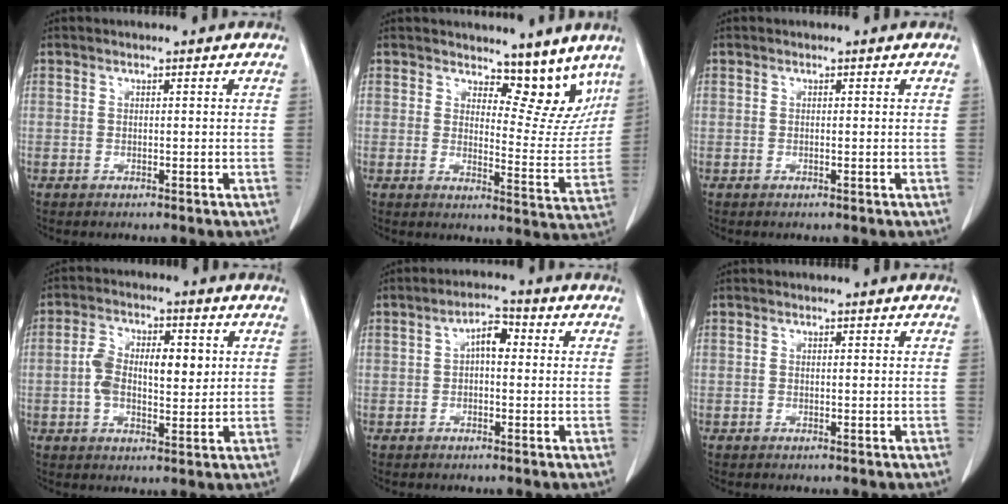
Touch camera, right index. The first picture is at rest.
{"total": 8.8, "force": [7.3, 3.5, 3.4], "torque": [-0.024, -0.026, 0.089]}
{"total": 0.0}
{"total": 9.0, "force": [1.0, 4.1, 7.9], "torque": [-0.147, 0.021, 0.018]}
{"total": 4.0, "force": [0.5, 1.8, 3.5], "torque": [-0.059, 0.018, 0.004]}
{"total": 0.0}